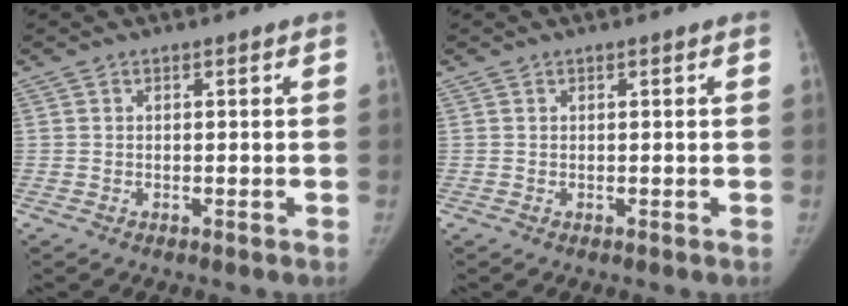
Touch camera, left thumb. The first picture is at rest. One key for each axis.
{"total": 0.0}